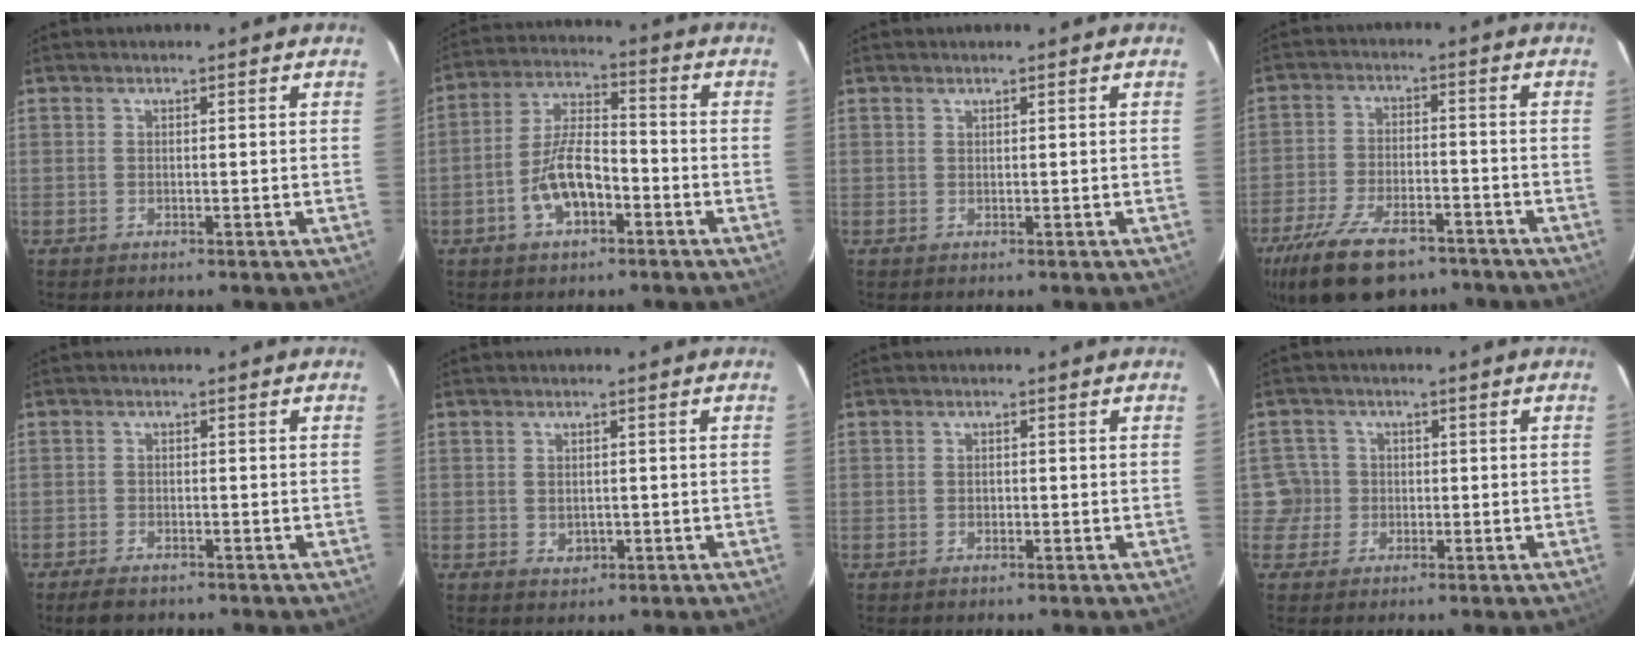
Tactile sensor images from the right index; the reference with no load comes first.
{"total": 9.4, "force": [-4.0, 4.2, 7.4], "torque": [-0.151, 0.013, -0.066]}
{"total": 0.0}
{"total": 17.4, "force": [-12.1, 7.8, 9.7], "torque": [-0.215, -0.025, -0.199]}
{"total": 3.9, "force": [-3.1, 1.6, 1.7], "torque": [-0.047, -0.007, -0.053]}
{"total": 2.3, "force": [-0.3, 2.0, 1.1], "torque": [-0.017, 0.001, 0.002]}
{"total": 1.0, "force": [-0.3, 0.8, 0.4], "torque": [-0.005, 0.001, -0.006]}
{"total": 3.9, "force": [-0.5, 3.9, -0.1], "torque": [0.014, 0.020, -0.007]}